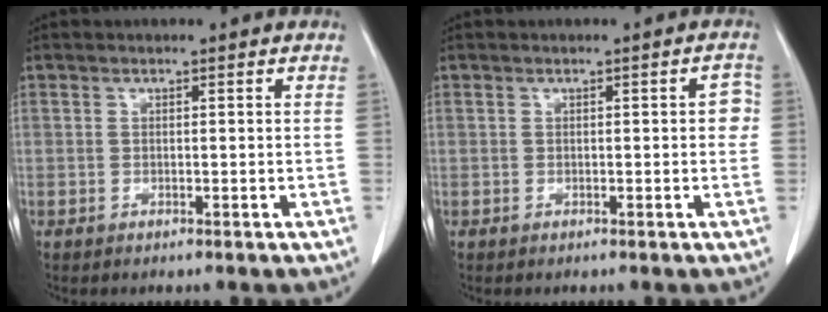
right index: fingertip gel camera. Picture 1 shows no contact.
{"total": 1.9, "force": [0.1, 0.8, 1.7], "torque": [-0.007, 0.007, -0.002]}